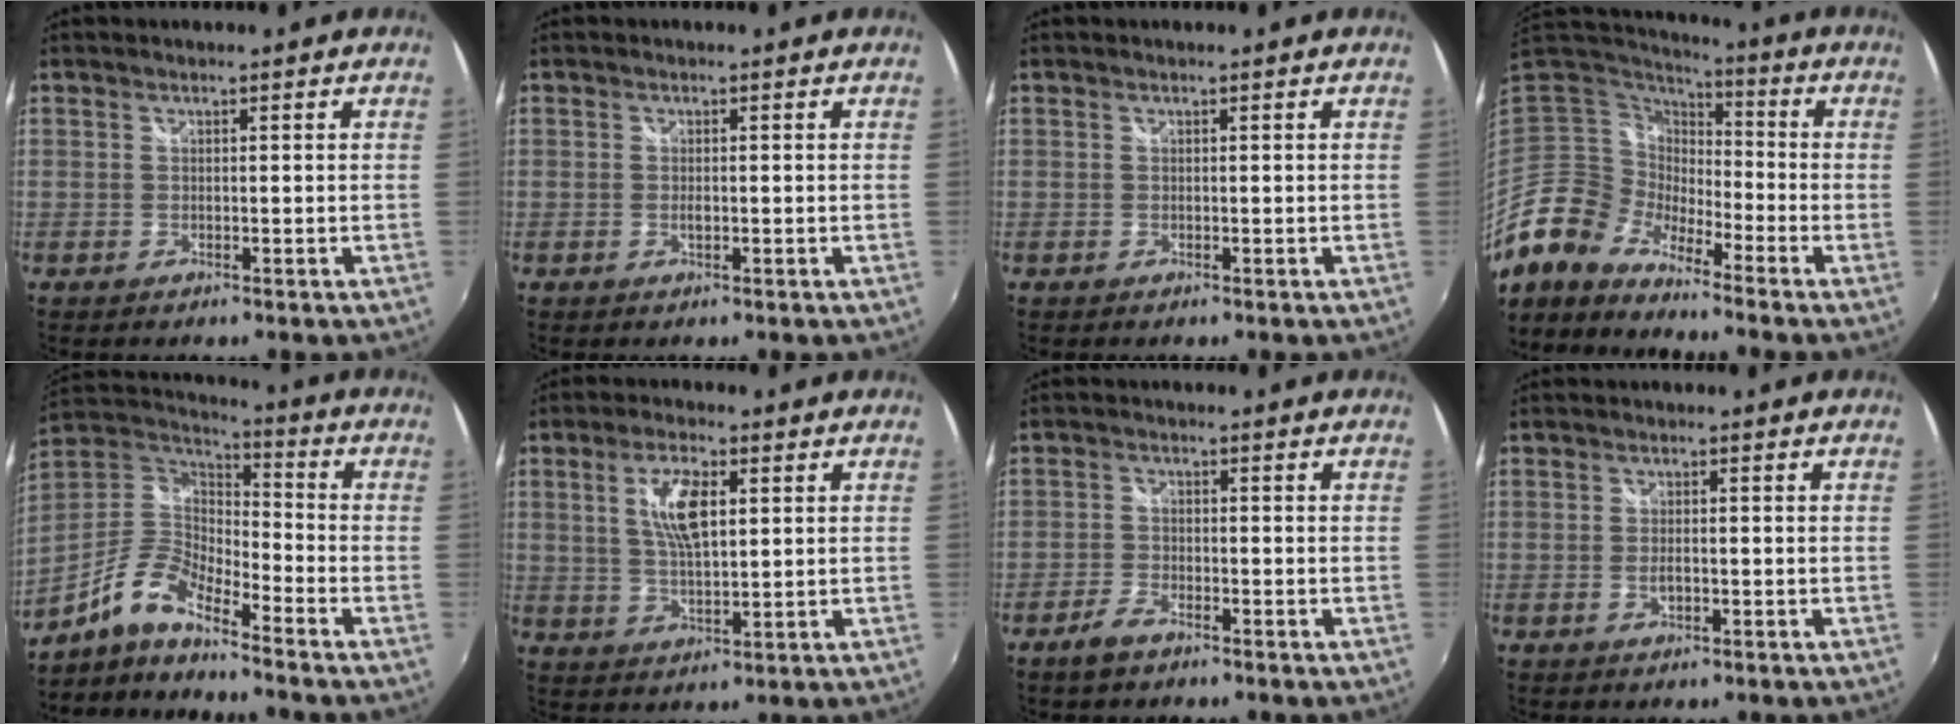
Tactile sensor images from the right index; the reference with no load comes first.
{"total": 1.1, "force": [-0.2, 0.5, 0.9], "torque": [-0.018, -0.002, -0.005]}
{"total": 0.0}
{"total": 10.1, "force": [-7.8, 5.2, 3.7], "torque": [-0.064, 0.012, -0.167]}
{"total": 10.7, "force": [-7.7, 2.8, 6.8], "torque": [-0.143, 0.008, -0.159]}
{"total": 7.9, "force": [2.3, 2.9, 7.0], "torque": [-0.133, 0.005, 0.045]}
{"total": 3.7, "force": [-2.7, 1.3, 2.0], "torque": [-0.057, 0.000, -0.054]}
{"total": 1.9, "force": [-0.5, 1.0, 1.6], "torque": [-0.029, -0.003, -0.008]}